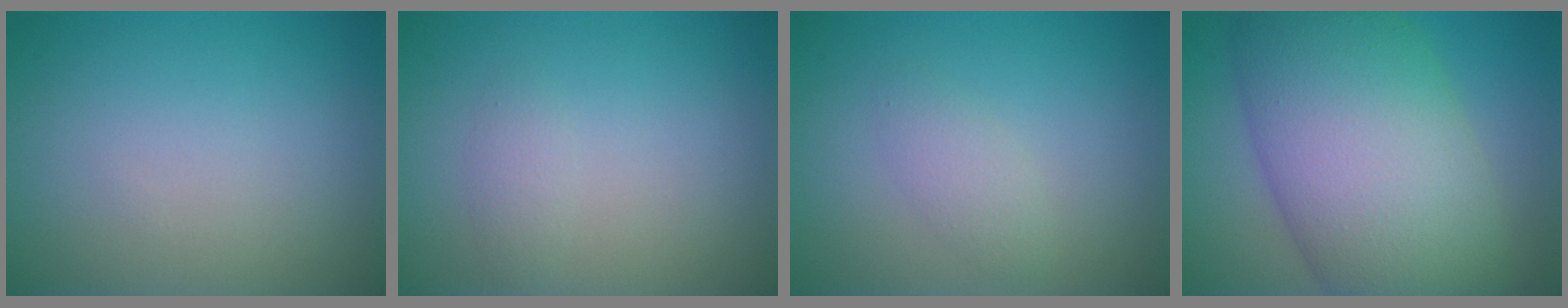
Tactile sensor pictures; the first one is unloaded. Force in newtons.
{"total": 1.0, "press": 1.0, "slide": 0.0}
{"total": 1.7, "press": 1.6, "slide": 0.0}
{"total": 13.6, "press": 13.6, "slide": 0.3}